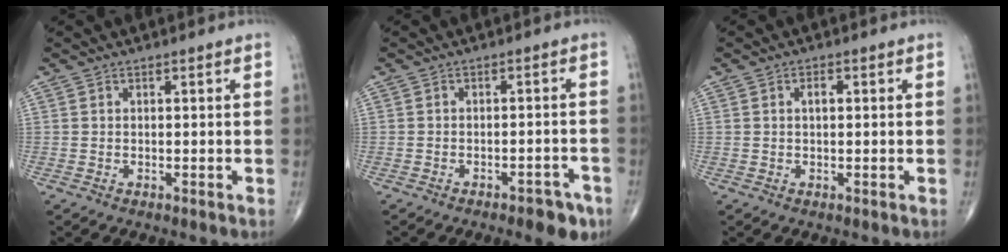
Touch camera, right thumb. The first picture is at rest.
{"total": 5.8, "force": [-3.9, 2.4, 3.5], "torque": [-0.030, 0.023, -0.047]}
{"total": 1.7, "force": [0.3, 0.9, 1.4], "torque": [-0.026, 0.005, 0.004]}